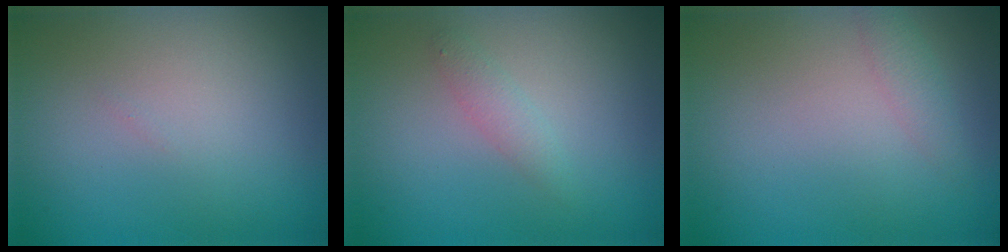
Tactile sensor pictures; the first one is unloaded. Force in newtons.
{"total": 1.4, "press": 1.4, "slide": 0.0}
{"total": 1.3, "press": 1.3, "slide": 0.0}